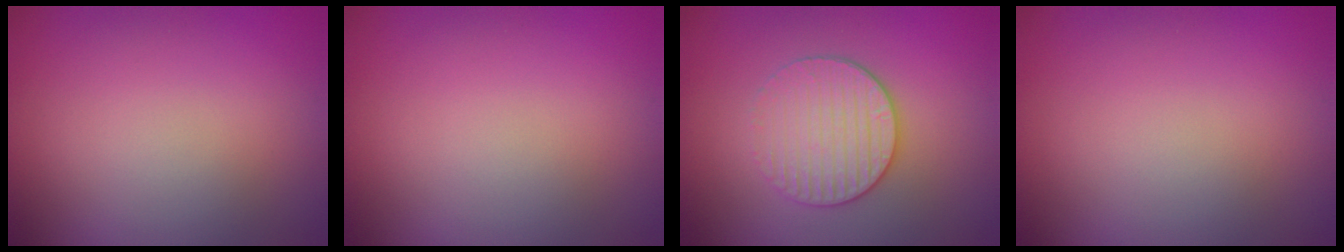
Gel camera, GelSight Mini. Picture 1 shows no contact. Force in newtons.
{"total": 0.0}
{"total": 3.7, "press": 3.3, "slide": 1.7}
{"total": 0.0}